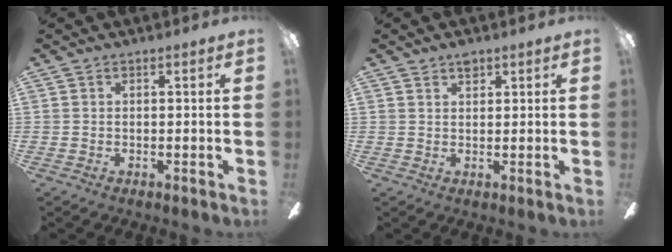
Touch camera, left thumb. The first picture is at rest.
{"total": 2.2, "force": [1.7, 1.1, 0.9], "torque": [-0.012, -0.003, 0.030]}